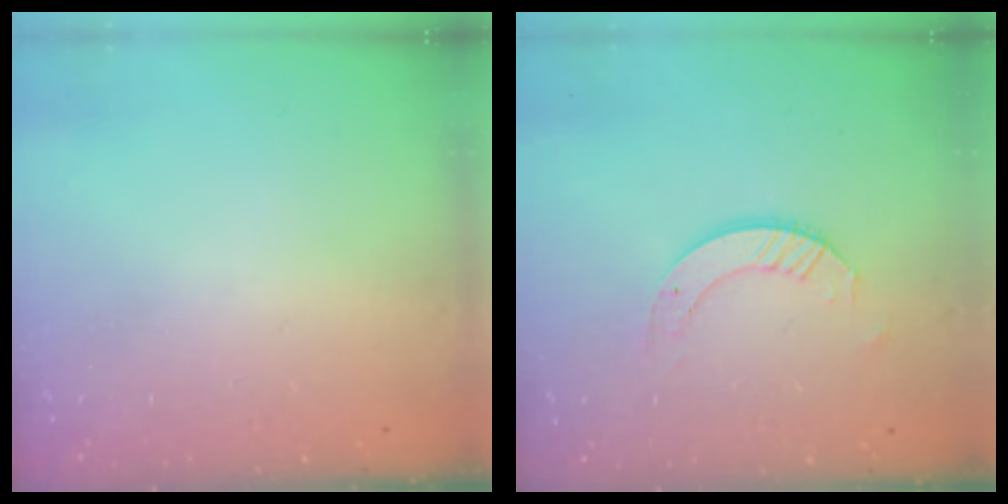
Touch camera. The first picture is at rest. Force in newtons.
{"total": 5.7, "press": 5.7, "slide": 0.3}